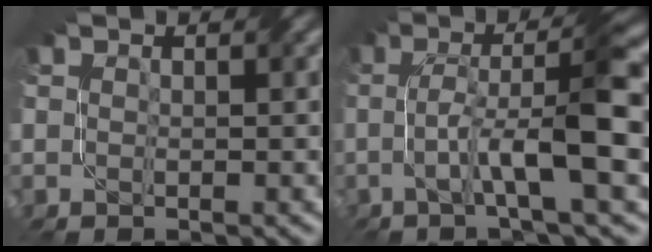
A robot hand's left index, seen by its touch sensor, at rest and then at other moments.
{"total": 8.3, "force": [-0.6, 1.2, 8.2], "torque": [-0.140, 0.019, -0.014]}